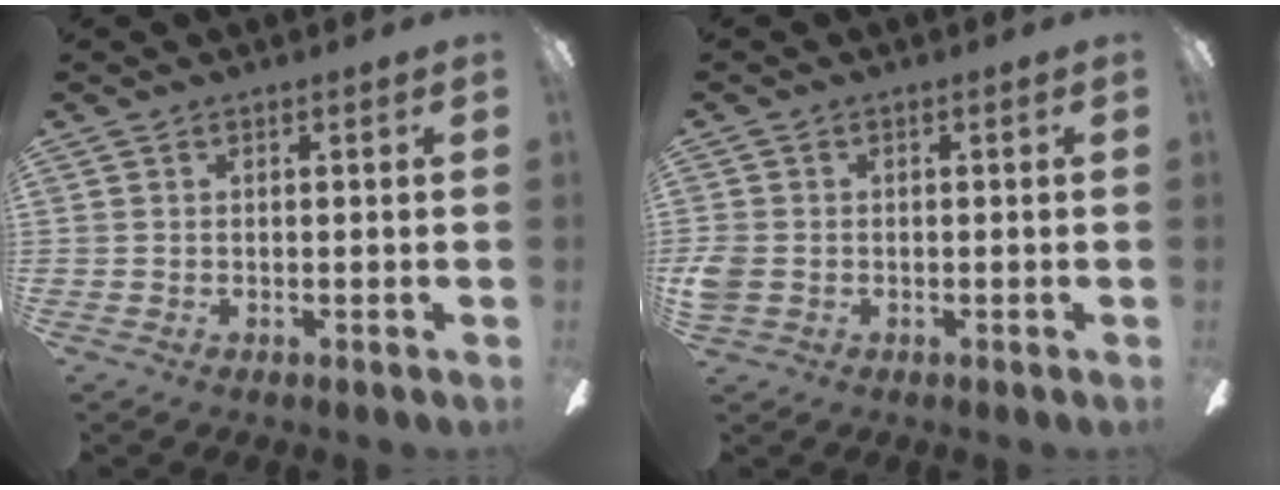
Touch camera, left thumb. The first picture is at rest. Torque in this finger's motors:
{"motor_torque": [-0.16, 0.20, -0.12, 0.10, 0.00]}